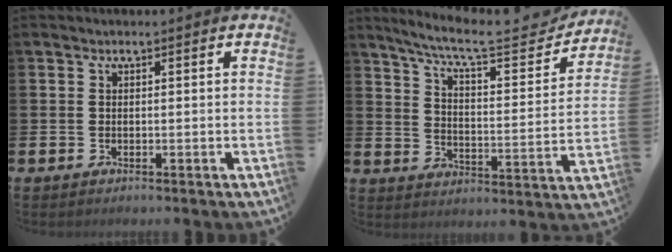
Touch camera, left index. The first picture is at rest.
{"total": 8.6, "force": [7.7, 1.2, 3.8], "torque": [-0.097, -0.053, 0.125]}